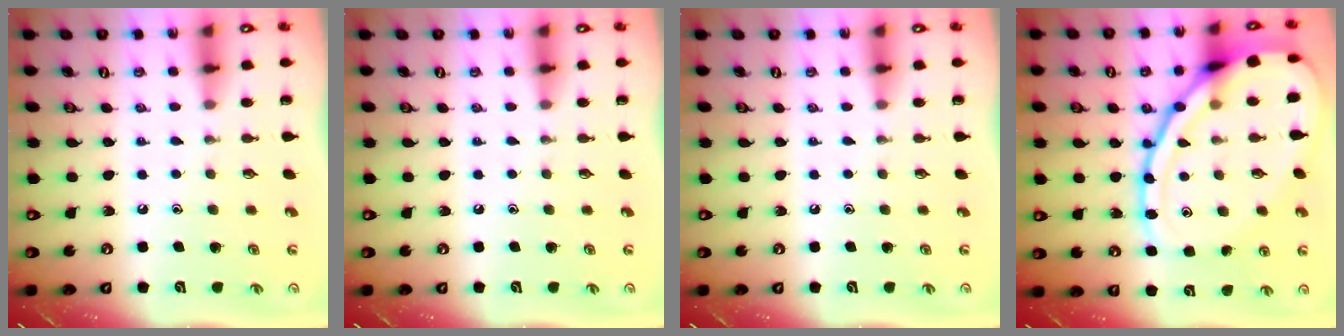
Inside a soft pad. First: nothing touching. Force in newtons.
{"total": 0.0}
{"total": 0.0}
{"total": 21.9, "press": 21.8, "slide": 1.8}